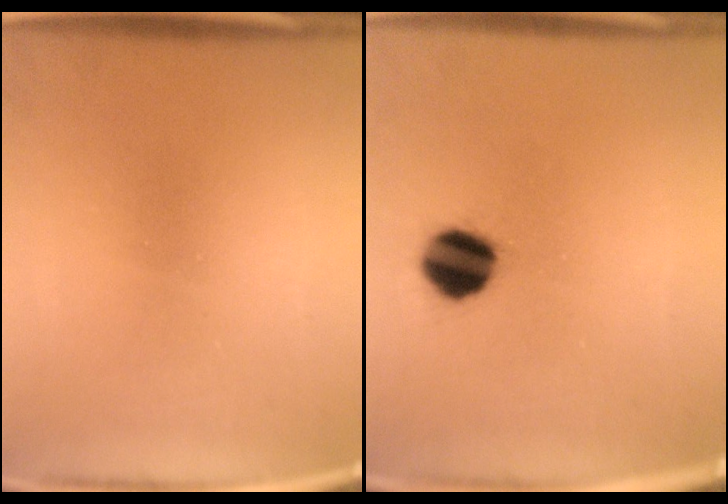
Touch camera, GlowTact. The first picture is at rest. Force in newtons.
{"total": 8.9}